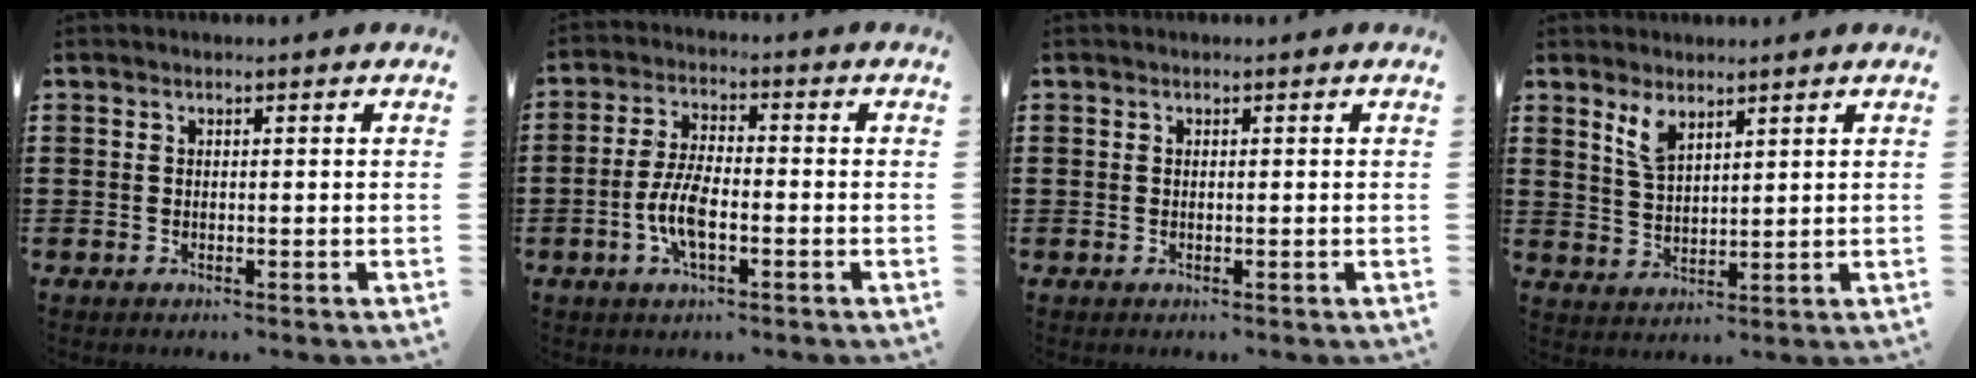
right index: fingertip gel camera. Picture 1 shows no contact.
{"total": 6.6, "force": [-2.1, 2.5, 5.8], "torque": [-0.138, -0.004, -0.048]}
{"total": 0.0}
{"total": 4.3, "force": [2.9, 1.7, 2.8], "torque": [-0.062, 0.004, 0.052]}